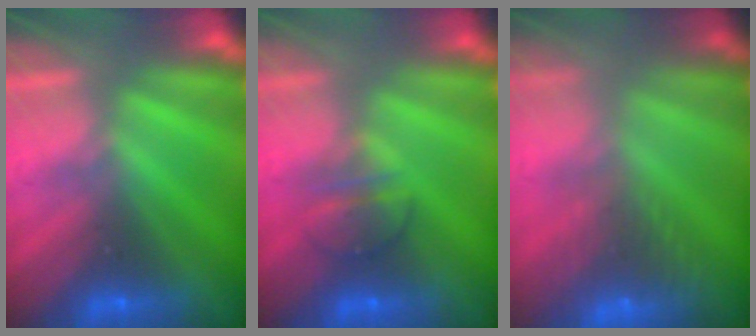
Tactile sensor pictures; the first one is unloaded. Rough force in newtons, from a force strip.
{"total": 2.4}
{"total": 7.7}